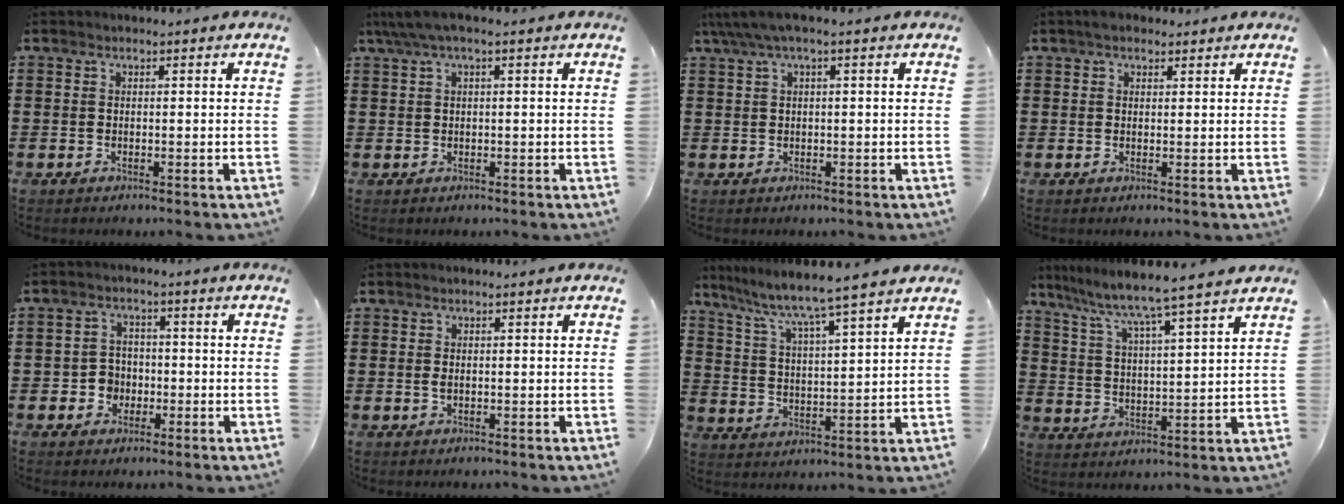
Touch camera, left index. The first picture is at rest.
{"total": 2.3, "force": [0.6, 0.3, 2.2], "torque": [-0.047, -0.001, 0.007]}
{"total": 2.2, "force": [0.3, 0.3, 2.1], "torque": [-0.045, -0.002, 0.002]}
{"total": 1.9, "force": [1.6, 0.9, 0.5], "torque": [-0.014, 0.005, 0.030]}
{"total": 3.4, "force": [-1.1, 3.0, 1.3], "torque": [-0.032, 0.002, -0.023]}
{"total": 0.6, "force": [0.2, 0.1, 0.6], "torque": [-0.013, 0.000, 0.005]}
{"total": 5.7, "force": [4.9, -0.9, 2.7], "torque": [-0.073, -0.041, 0.076]}
{"total": 5.5, "force": [4.8, -1.1, 2.5], "torque": [-0.069, -0.041, 0.072]}